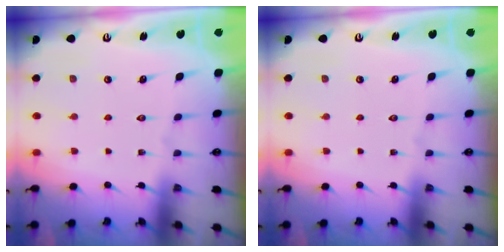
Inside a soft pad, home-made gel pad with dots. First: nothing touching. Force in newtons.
{"total": 0.0}